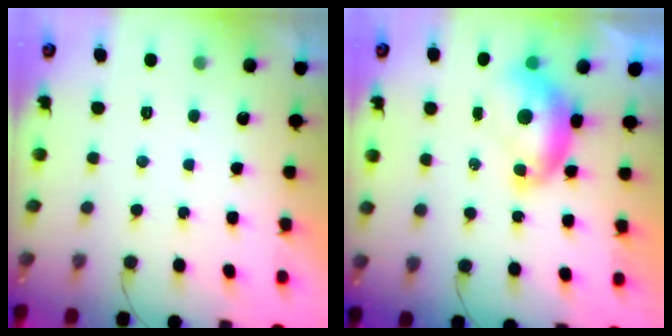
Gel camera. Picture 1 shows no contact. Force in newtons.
{"total": 8.0, "press": 7.9, "slide": 1.0}